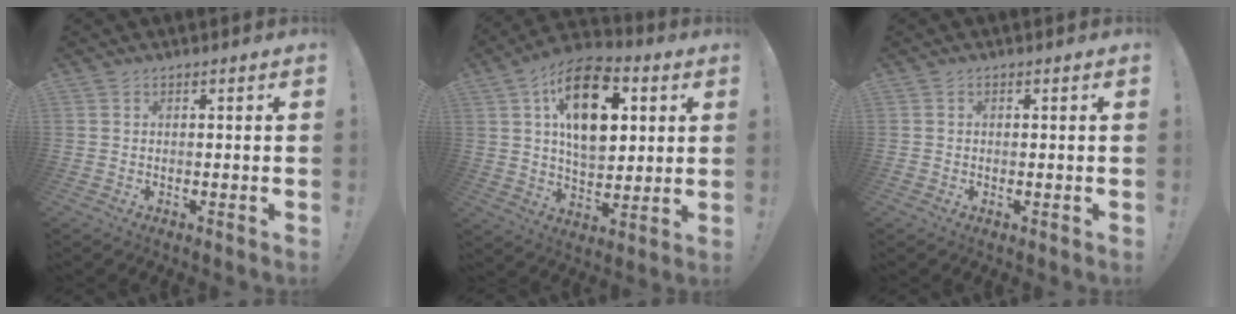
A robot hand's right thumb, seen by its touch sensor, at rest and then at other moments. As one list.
[{"total": 19.9, "force": [6.3, 11.9, 14.7], "torque": [-0.228, -0.009, 0.108]}, {"total": 0.6, "force": [-0.3, 0.5, 0.2], "torque": [-0.011, 0.005, -0.002]}]